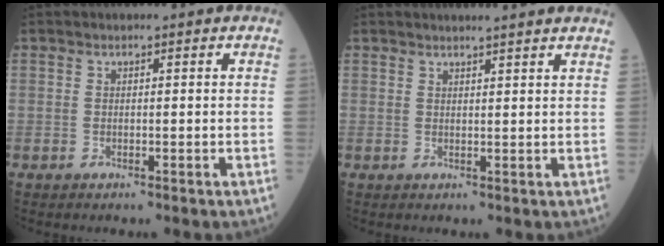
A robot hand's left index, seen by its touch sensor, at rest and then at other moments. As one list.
[{"total": 5.0, "force": [4.7, -0.5, 1.8], "torque": [-0.025, 0.009, 0.049]}]